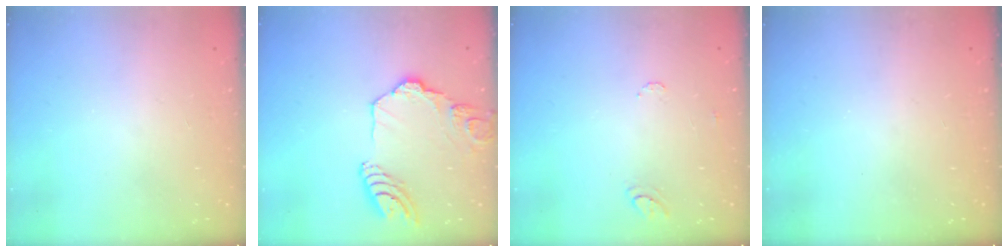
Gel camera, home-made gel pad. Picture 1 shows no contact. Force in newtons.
{"total": 15.3, "press": 15.2, "slide": 1.6}
{"total": 5.9, "press": 5.9, "slide": 0.5}
{"total": 0.0}